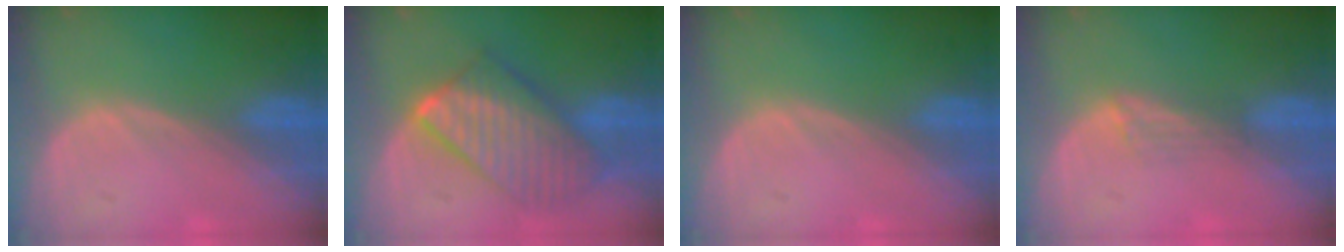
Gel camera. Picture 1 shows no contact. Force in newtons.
{"total": 10.2, "press": 10.2, "slide": 0.8}
{"total": 0.0}
{"total": 2.0, "press": 1.6, "slide": 1.3}